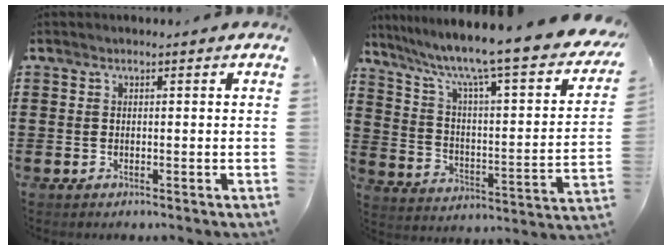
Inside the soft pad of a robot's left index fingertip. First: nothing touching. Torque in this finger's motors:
{"motor_torque": [2.14, 0.00, 1.05, 0.21]}